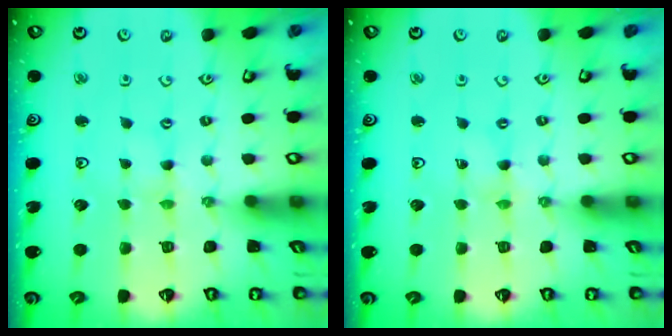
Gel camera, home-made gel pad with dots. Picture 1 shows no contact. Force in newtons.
{"total": 0.0}